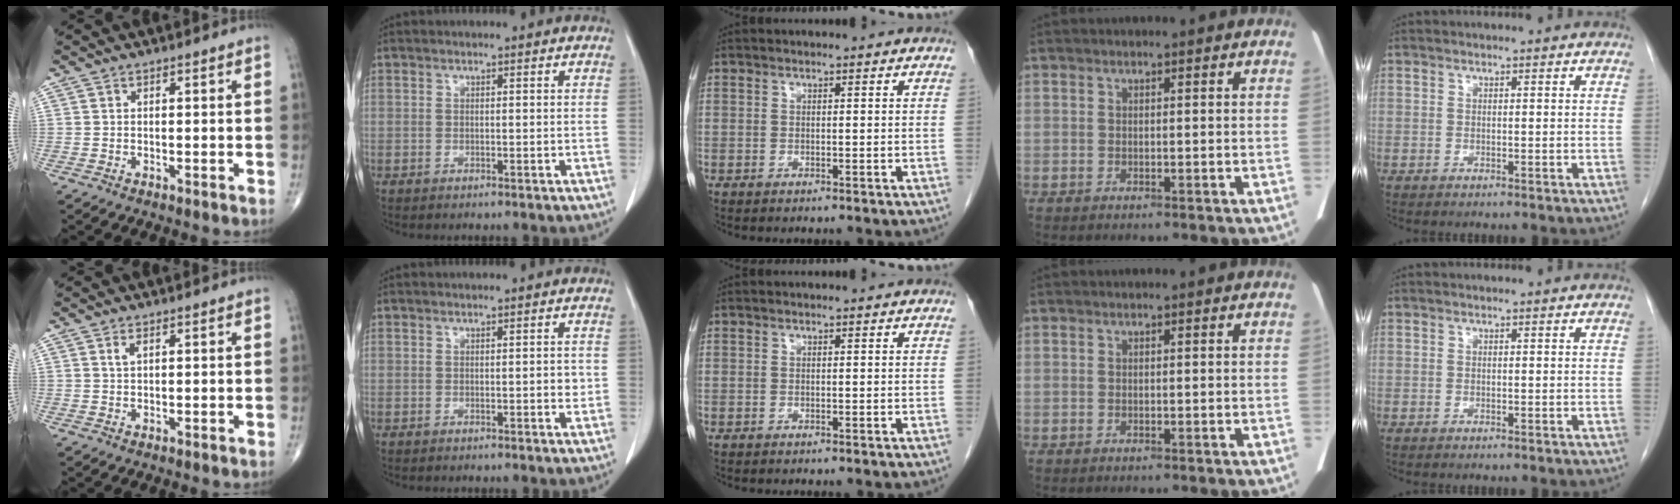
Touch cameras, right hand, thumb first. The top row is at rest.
{"thumb": {"total": 1.3, "force": [0.6, 0.5, 1.0], "torque": [-0.023, 0.004, 0.012]}, "index": {"total": 1.2, "force": [-0.1, 0.4, 1.1], "torque": [-0.014, 0.001, -0.001]}}